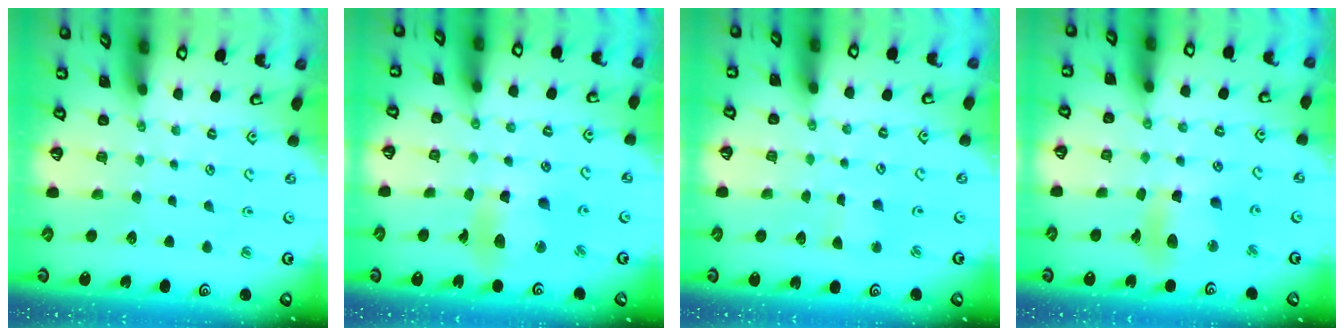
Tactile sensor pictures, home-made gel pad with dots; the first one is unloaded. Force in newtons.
{"total": 11.2, "press": 11.1, "slide": 1.5}
{"total": 2.7, "press": 2.7, "slide": 0.3}
{"total": 11.9, "press": 11.8, "slide": 1.5}